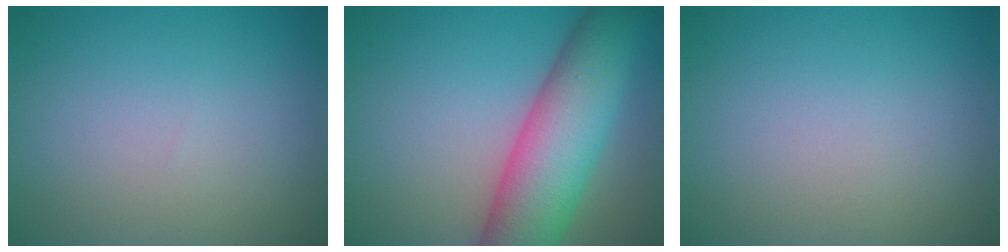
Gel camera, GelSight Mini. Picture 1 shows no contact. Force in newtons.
{"total": 10.3, "press": 10.3, "slide": 0.7}
{"total": 0.0}